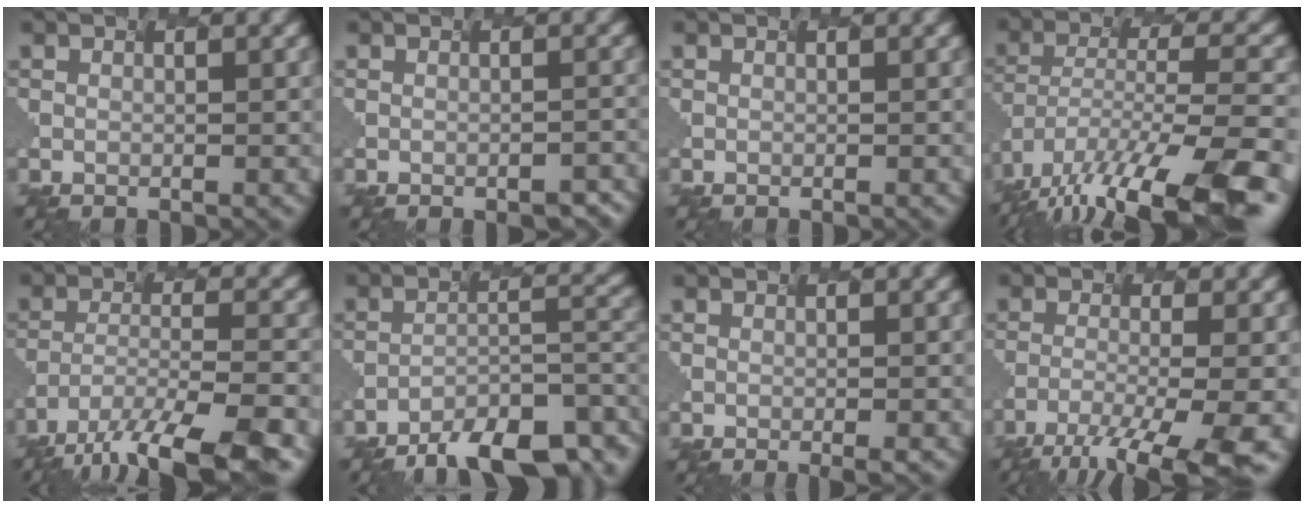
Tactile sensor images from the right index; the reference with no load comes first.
{"total": 2.8, "force": [-1.3, 1.1, 2.1], "torque": [-0.017, 0.003, 0.005]}
{"total": 0.0}
{"total": 14.5, "force": [-11.0, 3.4, 8.8], "torque": [-0.186, -0.012, -0.165]}
{"total": 10.8, "force": [-8.7, 2.1, 6.1], "torque": [-0.113, -0.024, -0.129]}
{"total": 9.2, "force": [-7.4, 2.0, 5.1], "torque": [-0.074, 0.008, -0.113]}
{"total": 1.6, "force": [-0.8, 0.2, 1.5], "torque": [-0.011, -0.001, -0.001]}
{"total": 9.1, "force": [-5.9, 1.5, 6.8], "torque": [-0.106, -0.008, -0.088]}